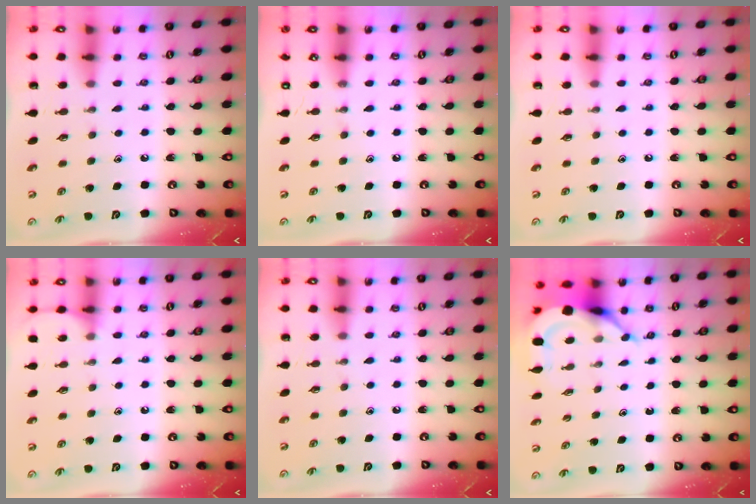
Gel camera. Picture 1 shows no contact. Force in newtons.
{"total": 0.0}
{"total": 0.0}
{"total": 5.9, "press": 5.8, "slide": 0.7}
{"total": 0.0}
{"total": 5.4, "press": 5.4, "slide": 0.5}